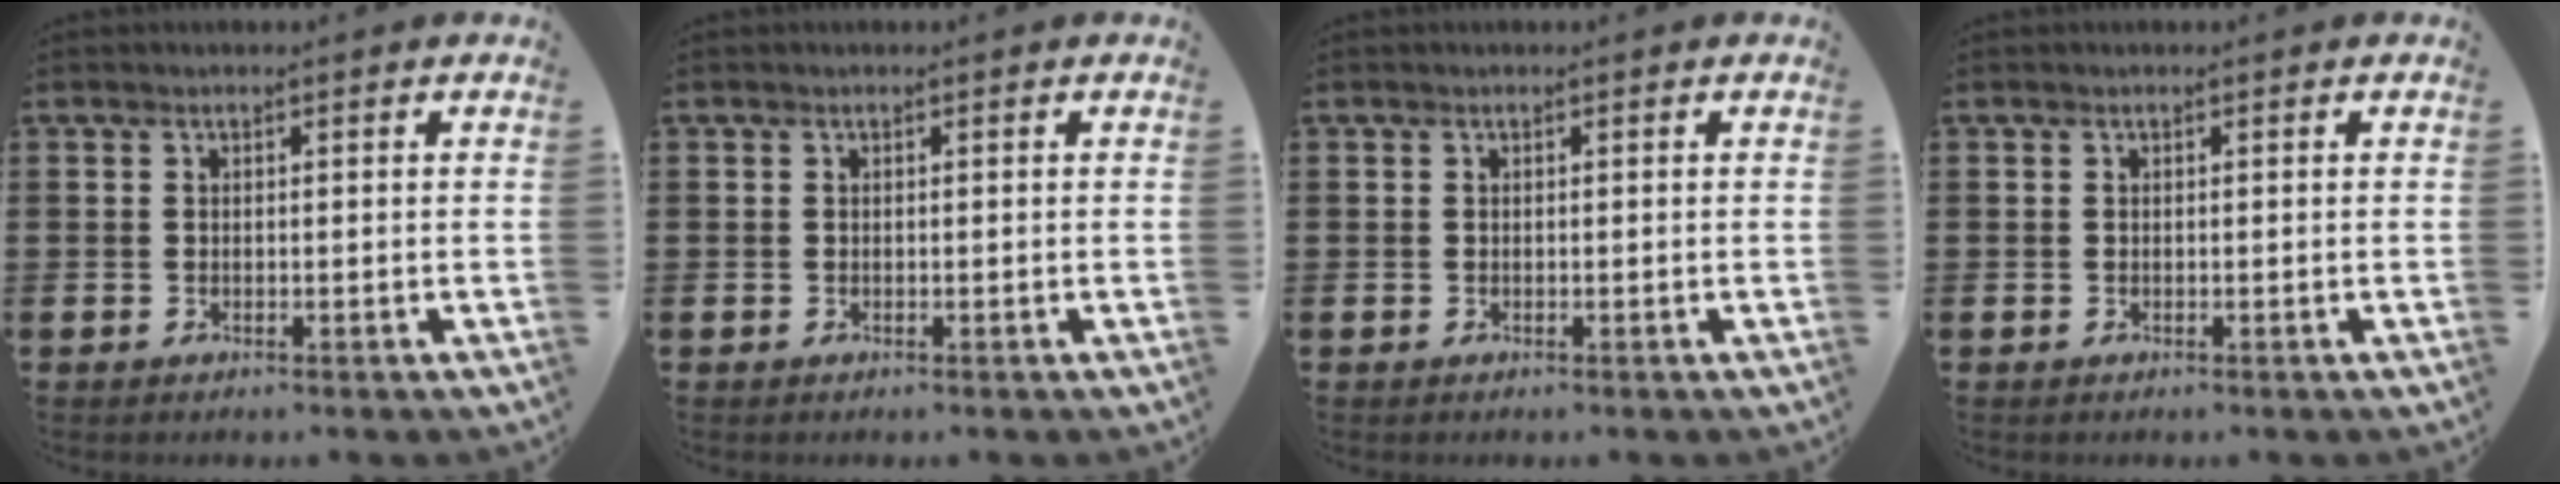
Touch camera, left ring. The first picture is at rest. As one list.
[{"total": 0.0}, {"total": 0.0}, {"total": 0.0}]